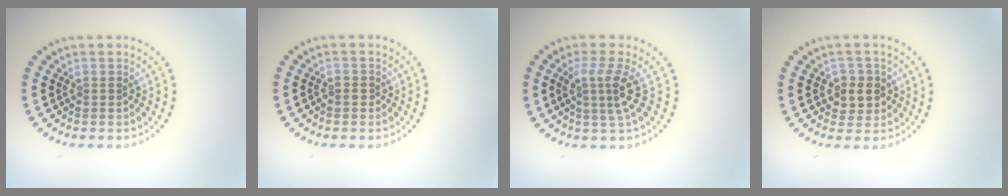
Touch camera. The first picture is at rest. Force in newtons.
{"total": 0.6, "press": 0.6, "slide": 0.3}
{"total": 3.1, "press": 2.2, "slide": 2.1}
{"total": 2.4, "press": 2.3, "slide": 0.8}